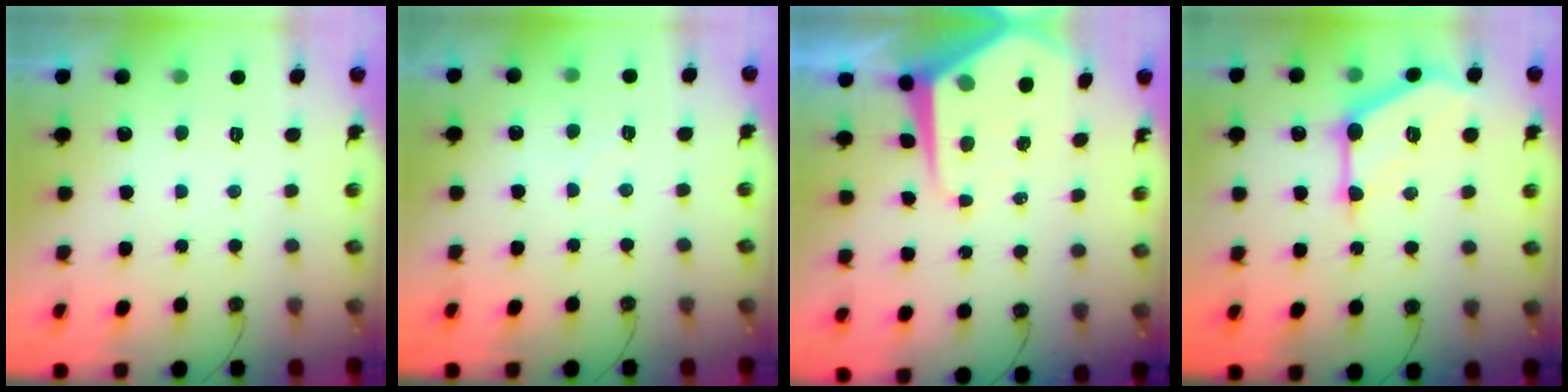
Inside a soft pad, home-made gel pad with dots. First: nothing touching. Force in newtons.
{"total": 2.5, "press": 2.4, "slide": 0.4}
{"total": 9.3, "press": 9.3, "slide": 0.7}
{"total": 15.7, "press": 15.7, "slide": 0.5}